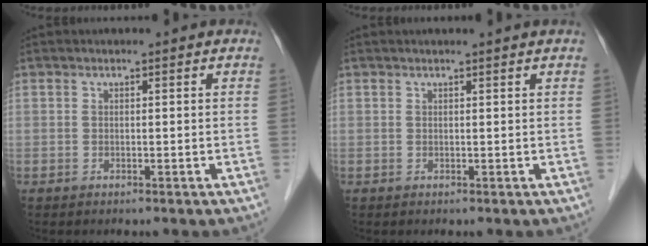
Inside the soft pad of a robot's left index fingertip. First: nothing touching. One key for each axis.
{"total": 0.7, "fx": 0.5, "fy": -0.2, "fz": 0.4, "tx": -0.011, "ty": -0.002, "tz": 0.015}